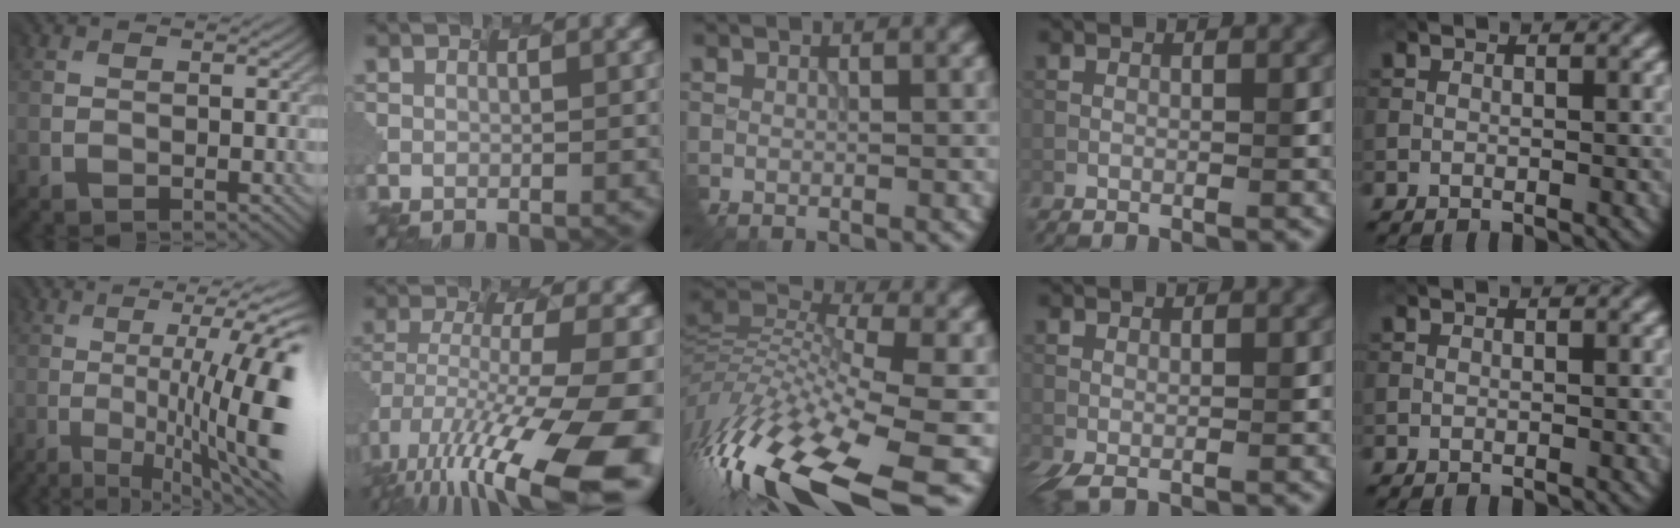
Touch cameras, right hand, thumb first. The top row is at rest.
{"thumb": {"total": 14.3, "force": [-2.4, 3.6, 13.6], "torque": [-0.169, 0.001, -0.022]}, "index": {"total": 15.2, "force": [-8.8, 3.9, 11.7], "torque": [-0.249, -0.025, -0.107]}, "middle": {"total": 14.9, "force": [-6.7, 4.8, 12.5], "torque": [-0.276, 0.003, -0.116]}, "ring": {"total": 1.9, "force": [0.1, 0.7, 1.8], "torque": [-0.039, 0.000, 0.002]}}